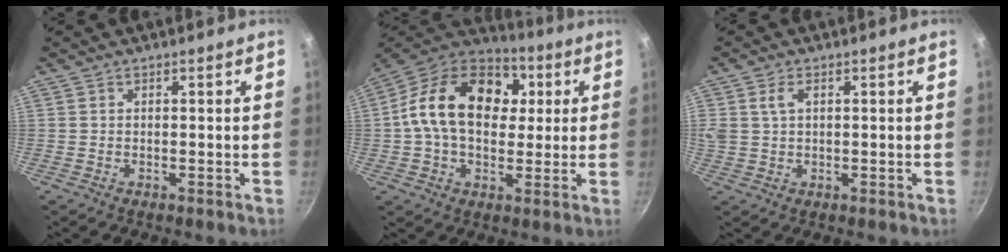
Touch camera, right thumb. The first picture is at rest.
{"total": 21.3, "force": [3.5, 14.9, 14.8], "torque": [-0.224, 0.023, 0.039]}
{"total": 4.0, "force": [1.3, 2.6, 2.8], "torque": [-0.049, 0.003, 0.024]}